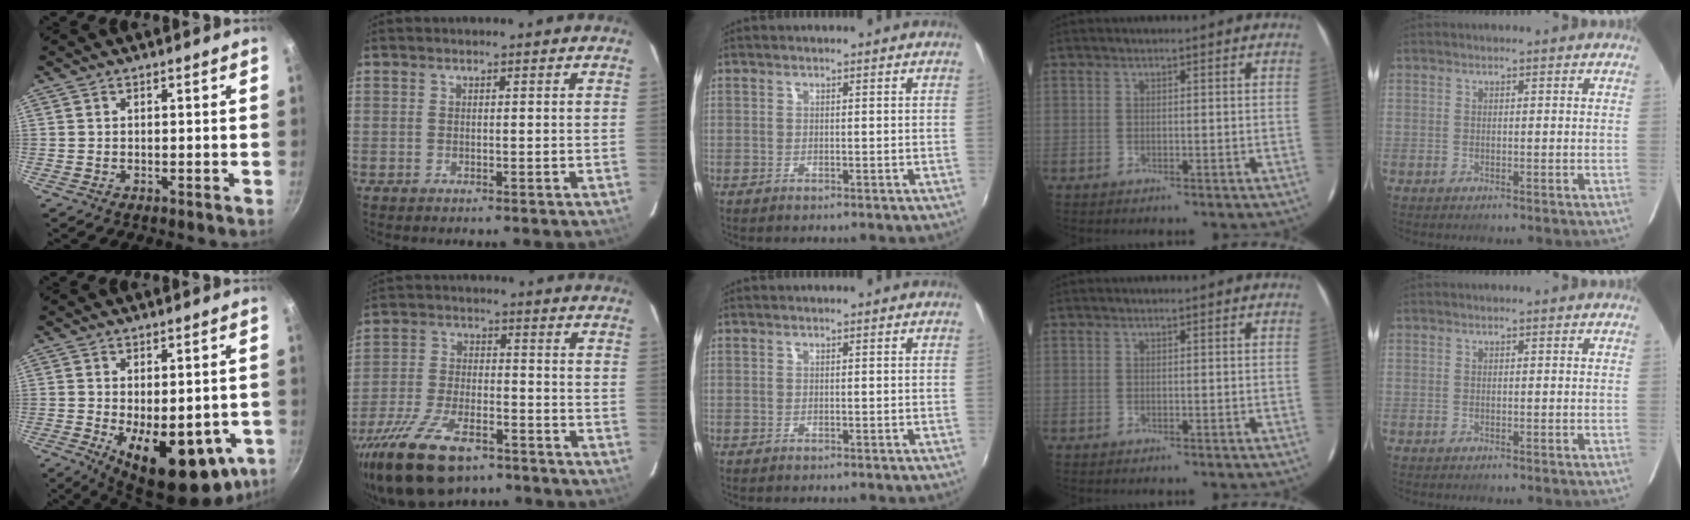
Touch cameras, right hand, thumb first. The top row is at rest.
{"thumb": {"total": 19.2, "force": [-5.2, 9.0, 16.1], "torque": [-0.186, -0.016, -0.053]}, "index": {"total": 17.2, "force": [-12.0, 7.6, 9.7], "torque": [-0.211, -0.026, -0.212]}}